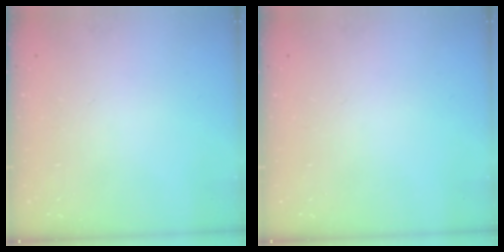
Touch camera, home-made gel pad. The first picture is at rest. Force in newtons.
{"total": 0.0}